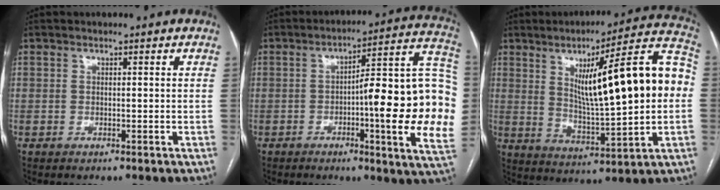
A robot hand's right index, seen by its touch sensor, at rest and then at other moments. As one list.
[{"total": 21.6, "force": [-2.1, 2.6, 21.4], "torque": [-0.200, 0.034, -0.022]}, {"total": 20.6, "force": [2.9, 2.3, 20.3], "torque": [-0.302, 0.025, 0.043]}]